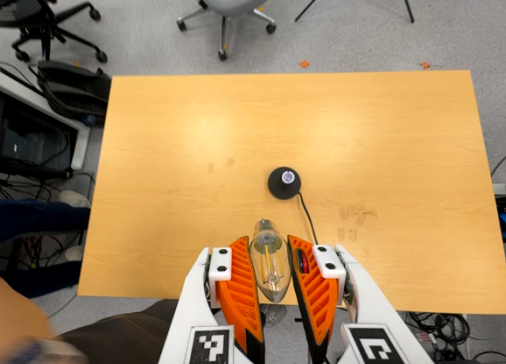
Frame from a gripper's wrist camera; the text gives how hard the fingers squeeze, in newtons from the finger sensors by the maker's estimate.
{"total": 13.7, "left": 15.6, "right": 11.8}